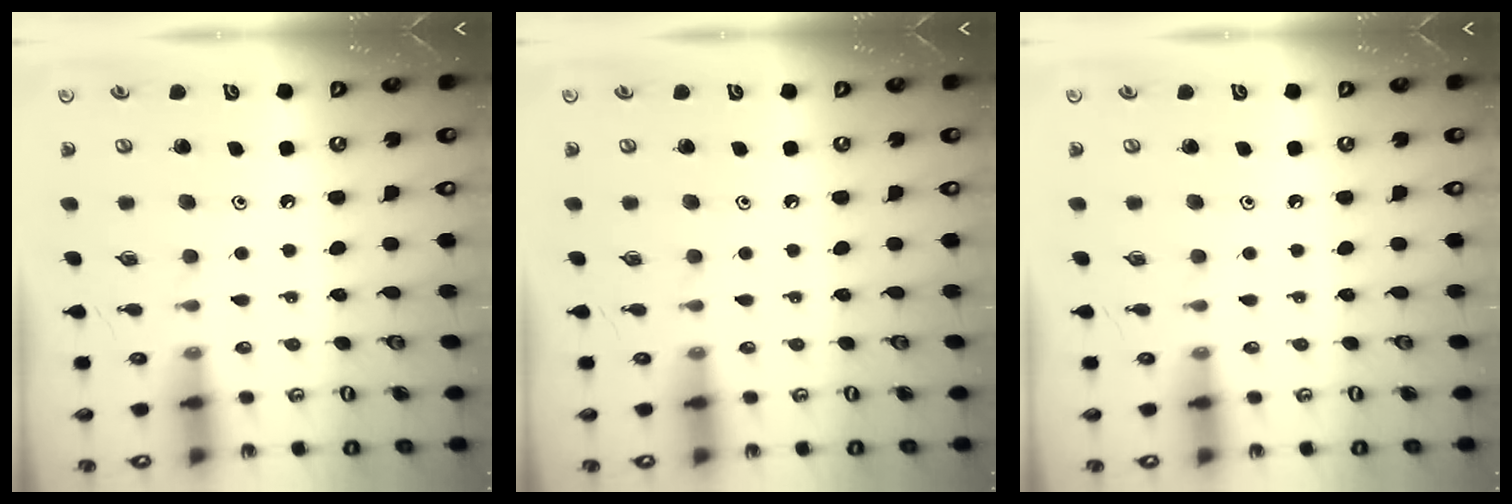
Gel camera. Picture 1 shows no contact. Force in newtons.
{"total": 0.0}
{"total": 0.0}